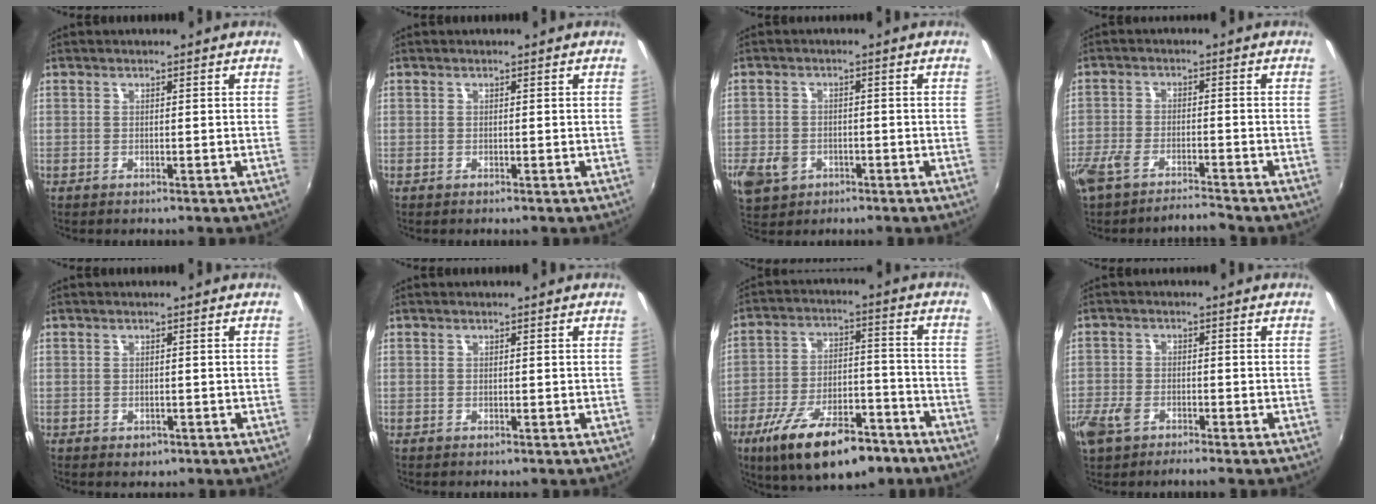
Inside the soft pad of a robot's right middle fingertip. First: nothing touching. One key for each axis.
{"total": 0.0}
{"total": 7.4, "fx": -3.2, "fy": 5.7, "fz": 3.5, "tx": -0.097, "ty": -0.008, "tz": -0.053}
{"total": 7.5, "fx": -6.6, "fy": 1.4, "fz": 3.3, "tx": -0.089, "ty": -0.022, "tz": -0.124}
{"total": 0.6, "fx": -0.2, "fy": 0.6, "fz": 0.2, "tx": 0.000, "ty": -0.004, "tz": -0.004}
{"total": 0.0}
{"total": 19.3, "fx": -12.7, "fy": 7.4, "fz": 12.6, "tx": -0.225, "ty": -0.020, "tz": -0.190}
{"total": 6.5, "fx": -4.3, "fy": 2.8, "fz": 4.0, "tx": -0.107, "ty": -0.016, "tz": -0.086}